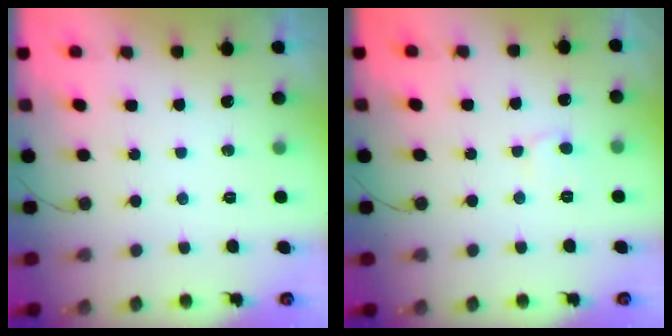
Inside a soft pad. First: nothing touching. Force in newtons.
{"total": 5.8, "press": 5.8, "slide": 0.4}